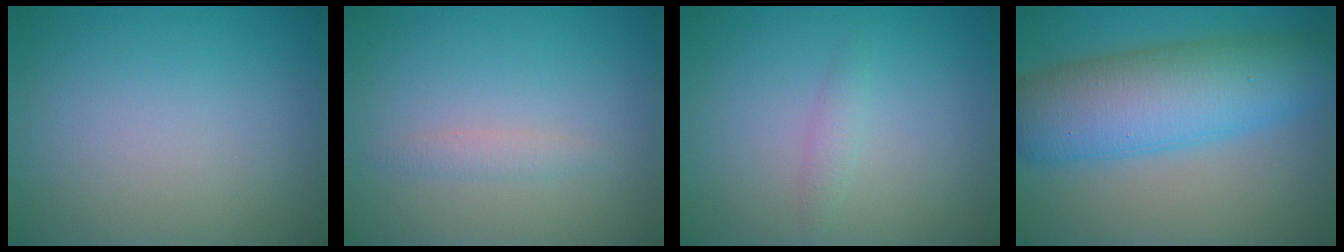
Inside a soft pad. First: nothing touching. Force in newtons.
{"total": 1.0, "press": 1.0, "slide": 0.0}
{"total": 1.0, "press": 1.0, "slide": 0.1}
{"total": 9.6, "press": 9.6, "slide": 0.1}